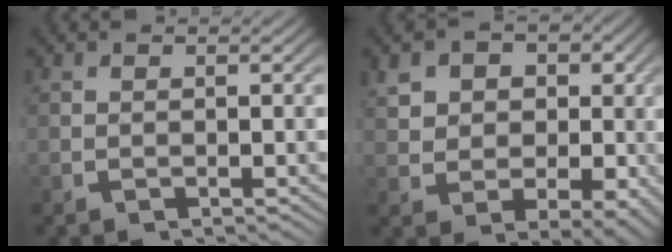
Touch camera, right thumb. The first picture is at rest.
{"total": 8.7, "force": [1.8, 6.7, 5.3], "torque": [-0.097, -0.029, 0.041]}